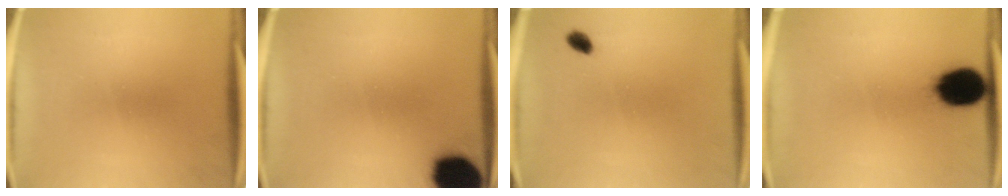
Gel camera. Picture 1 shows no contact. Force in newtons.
{"total": 17.2}
{"total": 1.9}
{"total": 13.0}